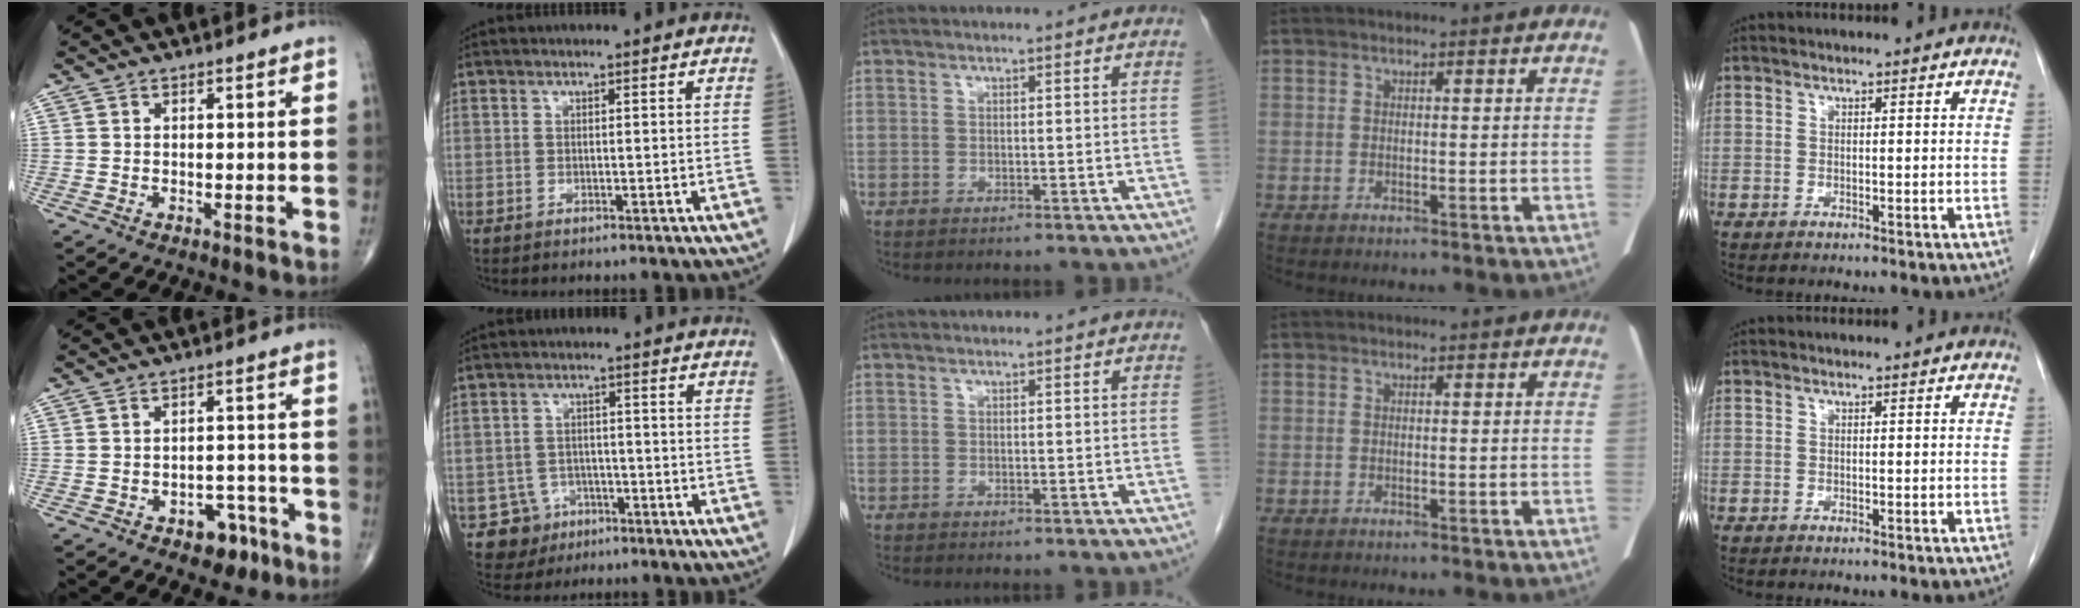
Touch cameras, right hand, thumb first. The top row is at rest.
{"thumb": {"total": 6.1, "force": [-3.7, 3.8, 3.1], "torque": [-0.010, 0.035, -0.049]}, "index": {"total": 5.4, "force": [-2.6, 4.7, 0.0], "torque": [0.004, 0.012, -0.038]}}